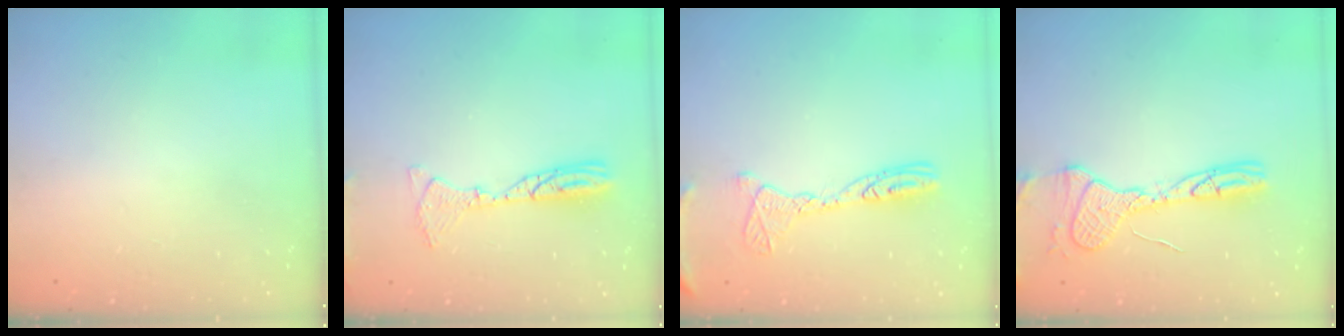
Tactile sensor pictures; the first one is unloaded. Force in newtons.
{"total": 10.6, "press": 10.4, "slide": 2.2}
{"total": 12.9, "press": 12.8, "slide": 1.2}
{"total": 14.2, "press": 14.2, "slide": 1.3}